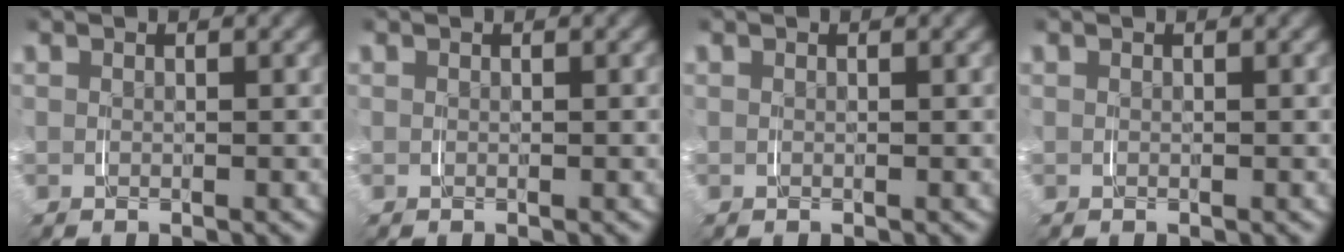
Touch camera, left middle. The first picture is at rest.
{"total": 0.0}
{"total": 0.0}
{"total": 0.0}